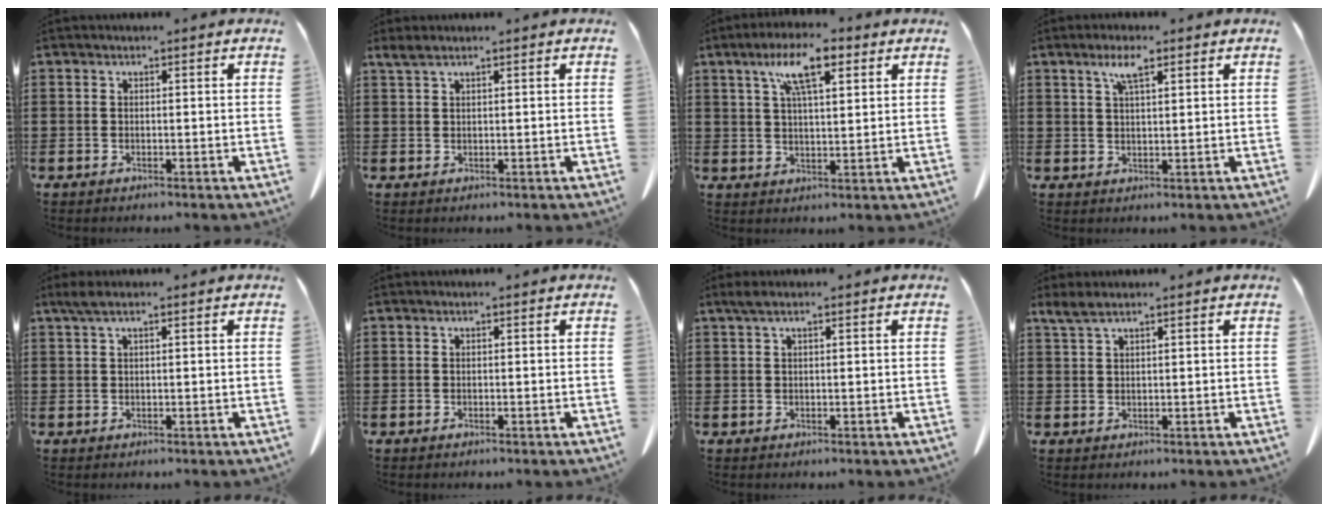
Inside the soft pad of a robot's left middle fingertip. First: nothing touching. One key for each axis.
{"total": 1.7, "fx": 1.2, "fy": 0.2, "fz": 1.1, "tx": -0.025, "ty": 0.002, "tz": 0.023}
{"total": 9.0, "fx": 5.1, "fy": 2.5, "fz": 7.0, "tx": -0.140, "ty": 0.002, "tz": 0.086}
{"total": 4.4, "fx": 2.6, "fy": 1.0, "fz": 3.3, "tx": -0.073, "ty": 0.008, "tz": 0.045}
{"total": 1.8, "fx": 0.9, "fy": 0.3, "fz": 1.5, "tx": -0.030, "ty": 0.001, "tz": 0.017}
{"total": 0.0}
{"total": 1.3, "fx": 0.6, "fy": 0.2, "fz": 1.2, "tx": -0.023, "ty": 0.001, "tz": 0.011}
{"total": 2.3, "fx": 1.7, "fy": 0.4, "fz": 1.5, "tx": -0.033, "ty": 0.002, "tz": 0.031}